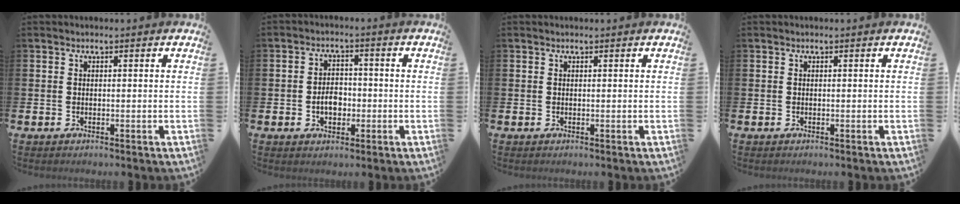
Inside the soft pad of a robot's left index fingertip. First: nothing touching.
{"total": 3.6, "force": [-0.8, 2.5, 2.4], "torque": [-0.031, -0.002, -0.020]}
{"total": 0.0}
{"total": 0.0}